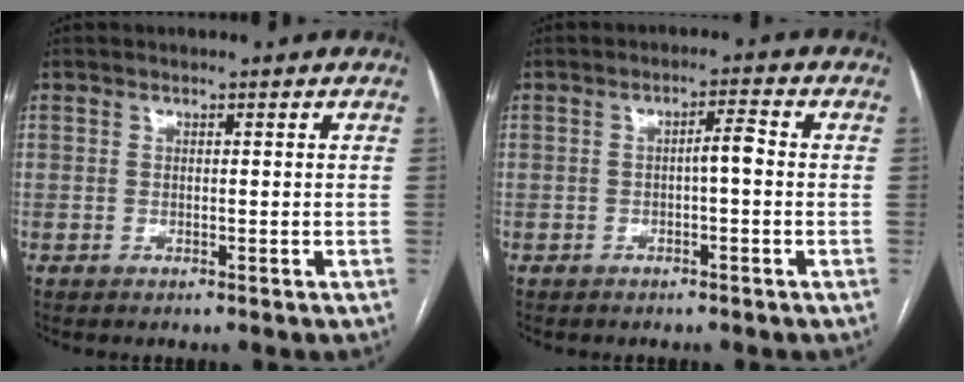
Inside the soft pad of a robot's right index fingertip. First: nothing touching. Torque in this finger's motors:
{"motor_torque": [0.26, -0.11, 0.06, 0.04]}